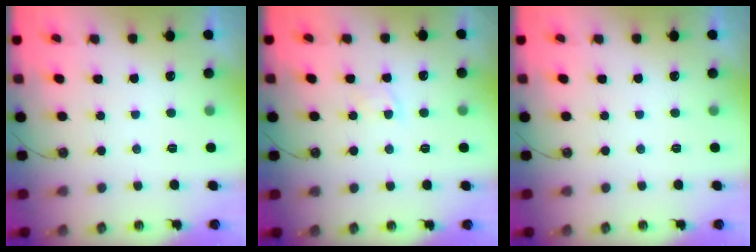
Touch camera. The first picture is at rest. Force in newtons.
{"total": 2.8, "press": 2.8, "slide": 0.4}
{"total": 0.0}